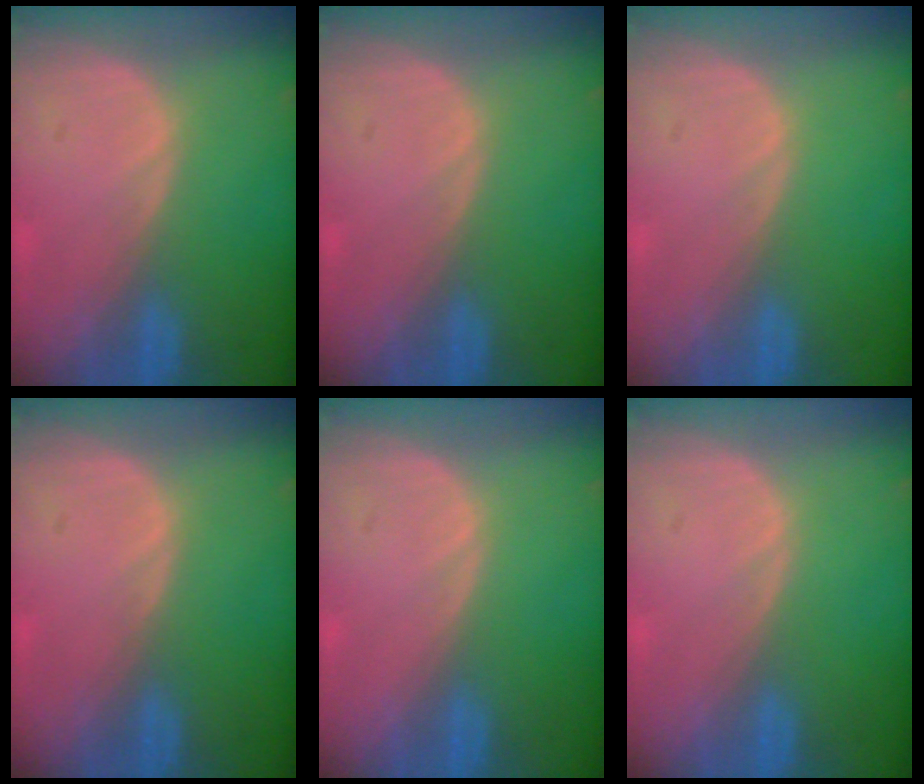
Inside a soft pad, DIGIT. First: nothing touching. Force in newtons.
{"total": 0.0}
{"total": 0.0}
{"total": 0.0}
{"total": 0.0}
{"total": 0.0}